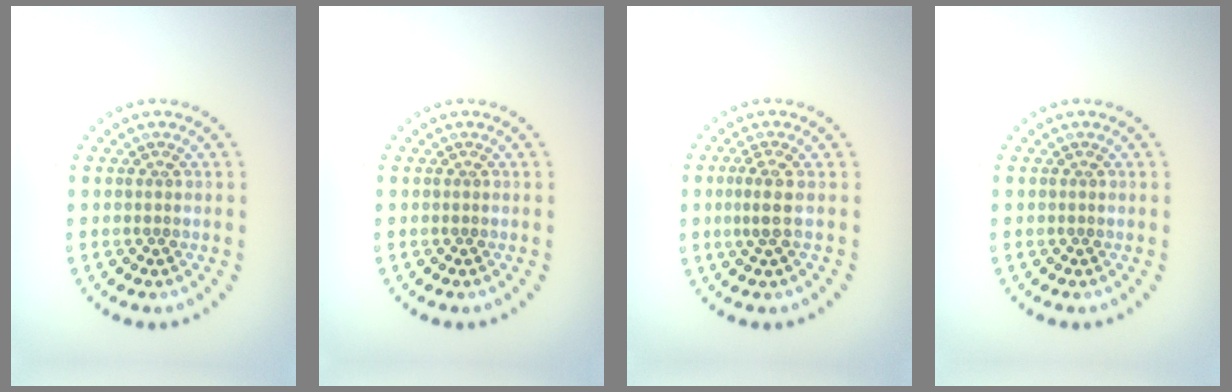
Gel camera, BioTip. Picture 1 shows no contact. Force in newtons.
{"total": 0.0}
{"total": 2.0, "press": 1.5, "slide": 1.4}
{"total": 0.0}